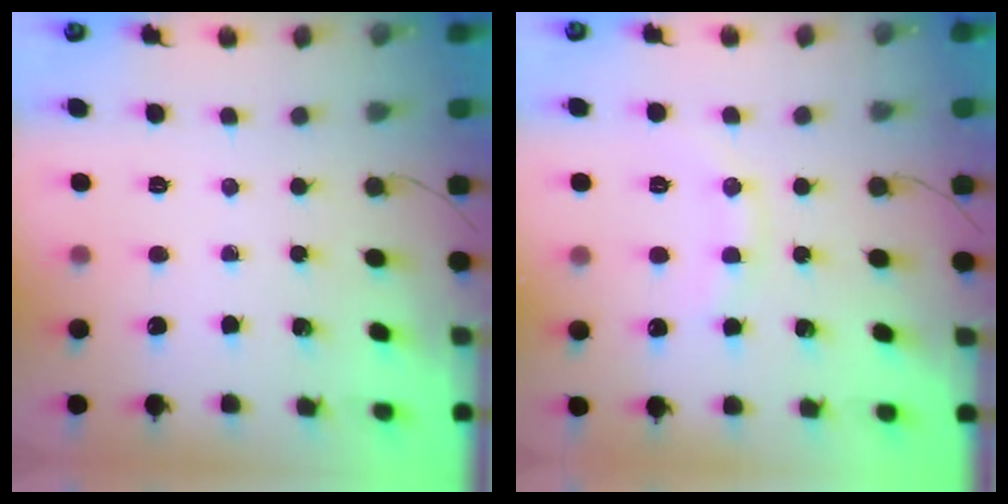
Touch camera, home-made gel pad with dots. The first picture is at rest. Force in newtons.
{"total": 6.6, "press": 6.6, "slide": 1.0}